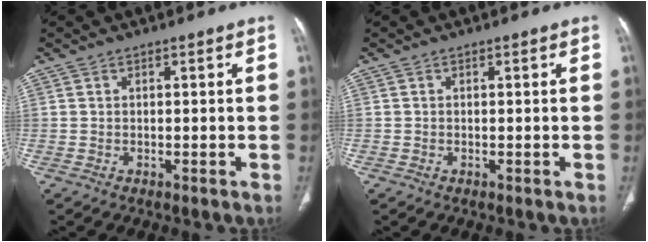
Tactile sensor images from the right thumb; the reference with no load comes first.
{"total": 0.0}